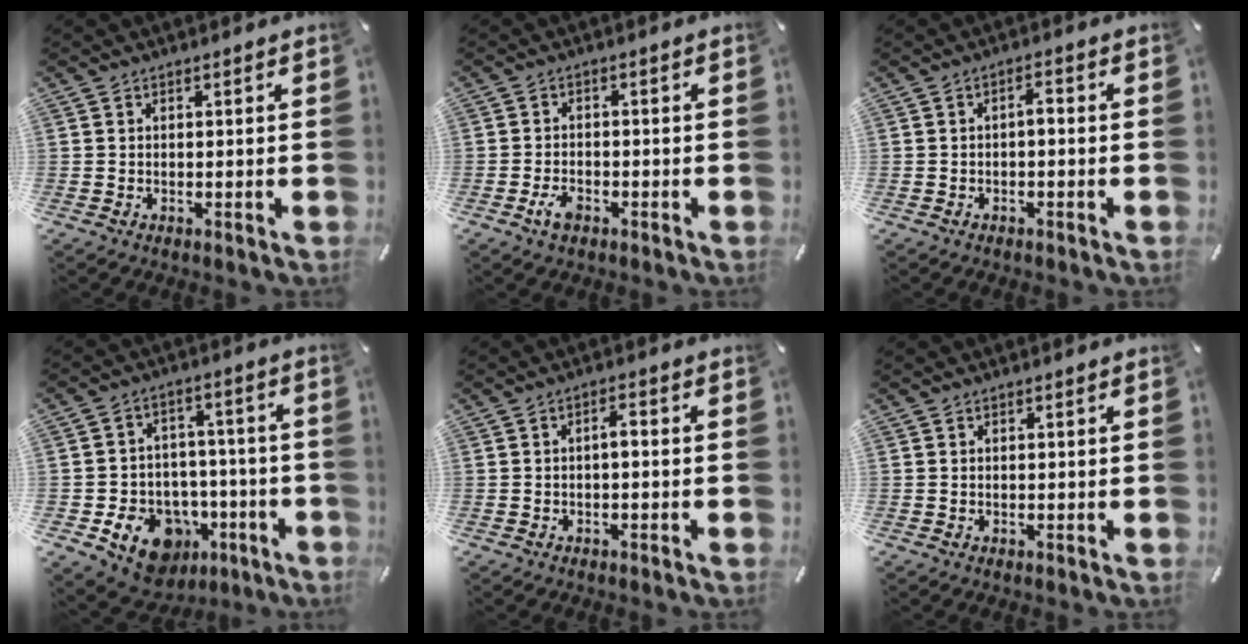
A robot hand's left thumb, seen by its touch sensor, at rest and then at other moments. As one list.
[{"total": 3.6, "force": [-1.9, 2.1, 2.1], "torque": [-0.049, 0.004, -0.037]}, {"total": 2.2, "force": [-1.1, 0.8, 1.7], "torque": [-0.033, 0.010, -0.023]}, {"total": 13.1, "force": [-5.9, 10.2, 5.6], "torque": [-0.069, 0.033, -0.091]}, {"total": 2.4, "force": [-0.7, 0.8, 2.2], "torque": [-0.040, 0.010, -0.016]}, {"total": 0.0}]